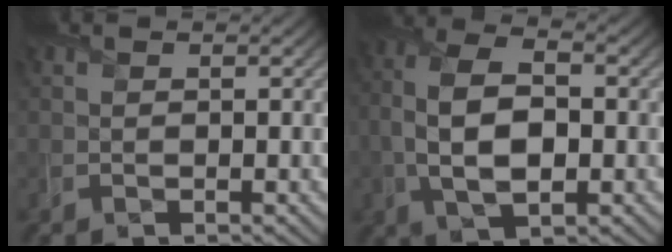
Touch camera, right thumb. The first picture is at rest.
{"total": 10.0, "force": [-0.9, 5.7, 8.2], "torque": [-0.187, -0.001, -0.018]}